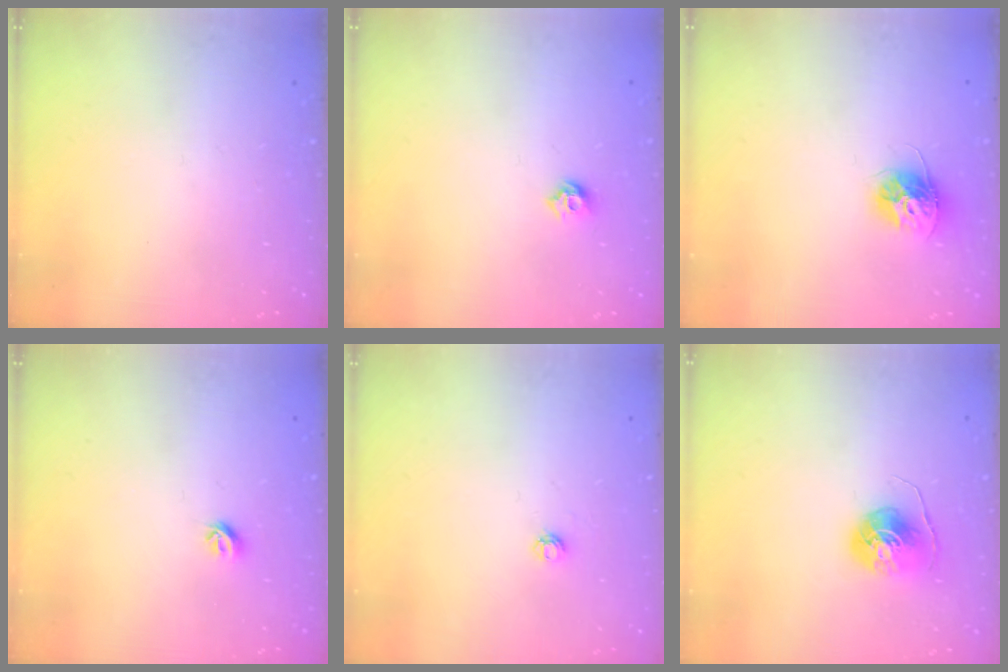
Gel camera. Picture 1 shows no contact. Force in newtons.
{"total": 5.9, "press": 5.8, "slide": 1.0}
{"total": 9.7, "press": 9.7, "slide": 0.3}
{"total": 4.7, "press": 4.6, "slide": 0.9}
{"total": 3.9, "press": 3.8, "slide": 0.5}
{"total": 7.3, "press": 7.3, "slide": 0.1}